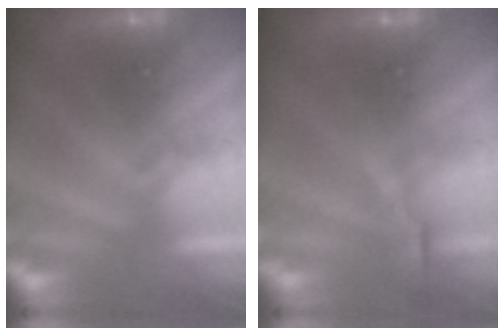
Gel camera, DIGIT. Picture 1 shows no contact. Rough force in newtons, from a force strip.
{"total": 2.6}